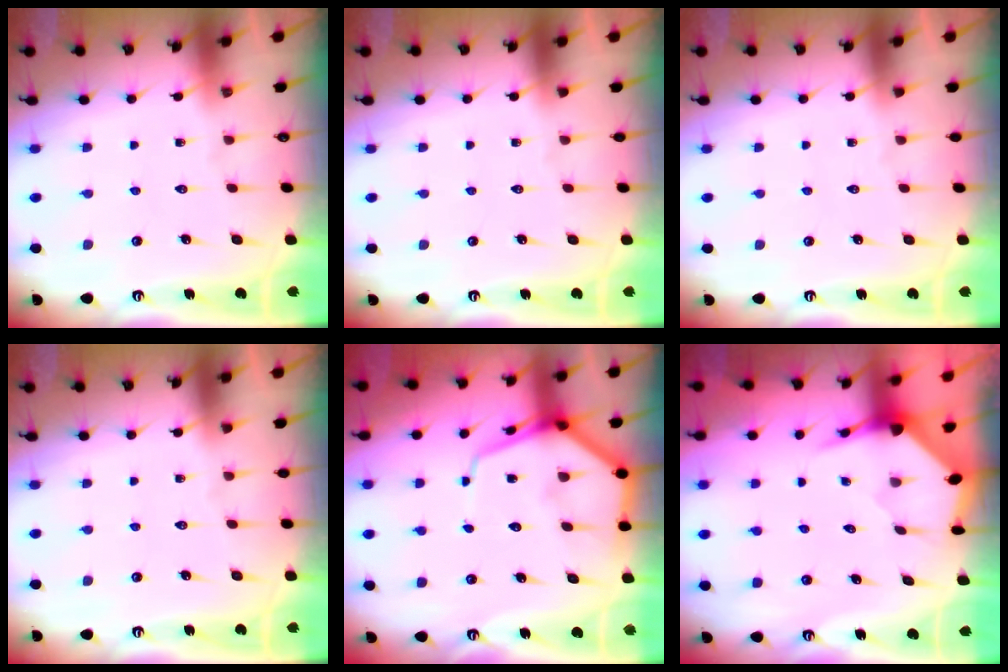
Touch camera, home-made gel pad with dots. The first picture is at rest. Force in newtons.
{"total": 0.0}
{"total": 0.0}
{"total": 0.0}
{"total": 9.6, "press": 9.5, "slide": 0.9}
{"total": 3.5, "press": 3.5, "slide": 0.4}